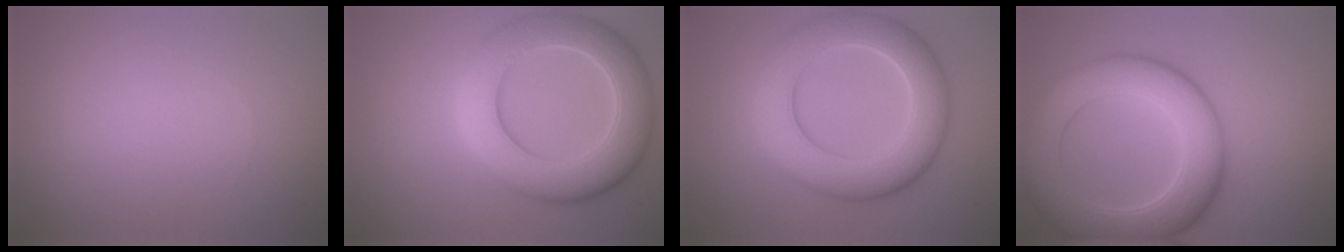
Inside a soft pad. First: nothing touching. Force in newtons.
{"total": 8.7, "press": 8.6, "slide": 0.6}
{"total": 8.4, "press": 8.4, "slide": 0.5}
{"total": 8.8, "press": 8.8, "slide": 0.1}